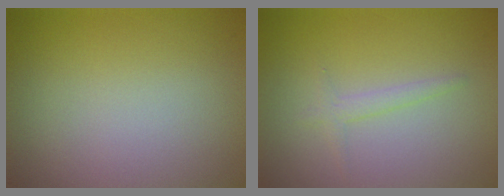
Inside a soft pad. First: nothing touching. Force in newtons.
{"total": 1.1, "press": 1.1, "slide": 0.1}